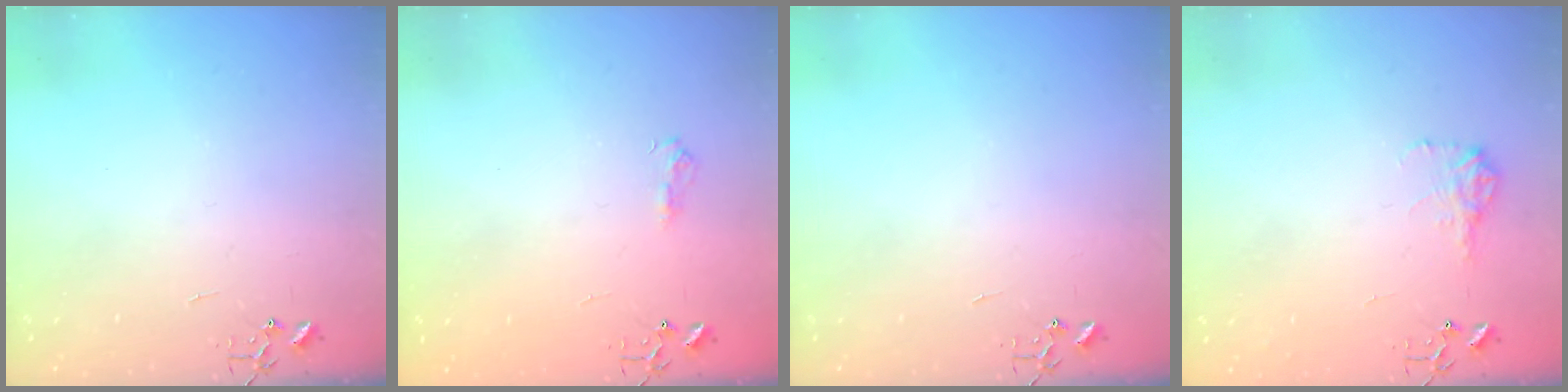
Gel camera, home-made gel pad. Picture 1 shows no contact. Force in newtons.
{"total": 7.3, "press": 7.2, "slide": 0.8}
{"total": 0.0}
{"total": 9.3, "press": 9.3, "slide": 0.3}